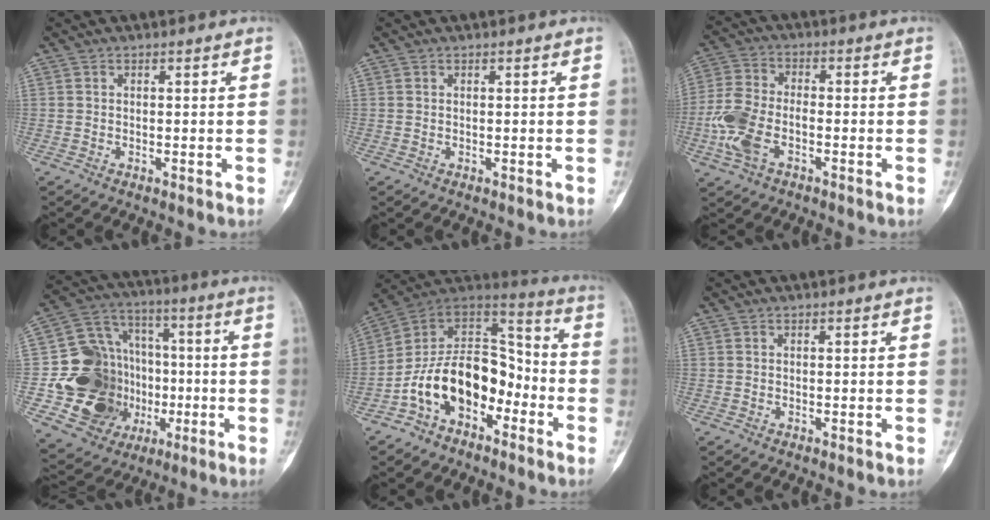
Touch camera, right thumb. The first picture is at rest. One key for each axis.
{"total": 0.0}
{"total": 9.8, "fx": -3.4, "fy": 5.5, "fz": 7.3, "tx": -0.168, "ty": 0.020, "tz": -0.072}
{"total": 21.7, "fx": -3.2, "fy": 18.4, "fz": 11.0, "tx": -0.143, "ty": 0.054, "tz": -0.034}
{"total": 17.1, "fx": -6.4, "fy": 11.4, "fz": 11.1, "tx": -0.150, "ty": 0.091, "tz": -0.119}
{"total": 0.0}